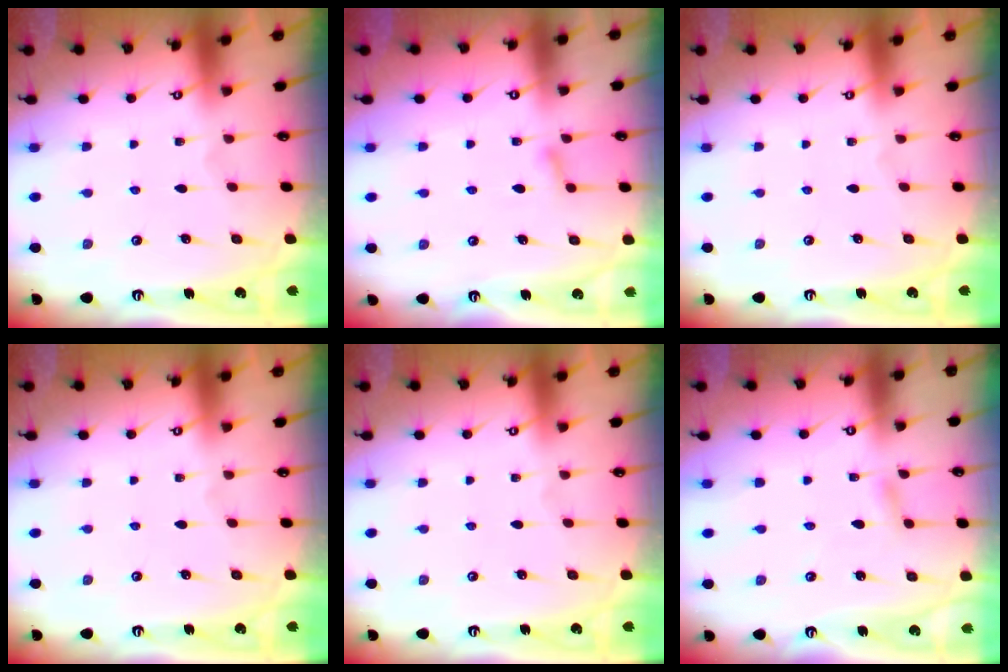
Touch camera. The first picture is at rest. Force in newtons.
{"total": 6.1, "press": 6.0, "slide": 0.8}
{"total": 0.0}
{"total": 0.0}
{"total": 0.0}
{"total": 3.1, "press": 3.1, "slide": 0.4}